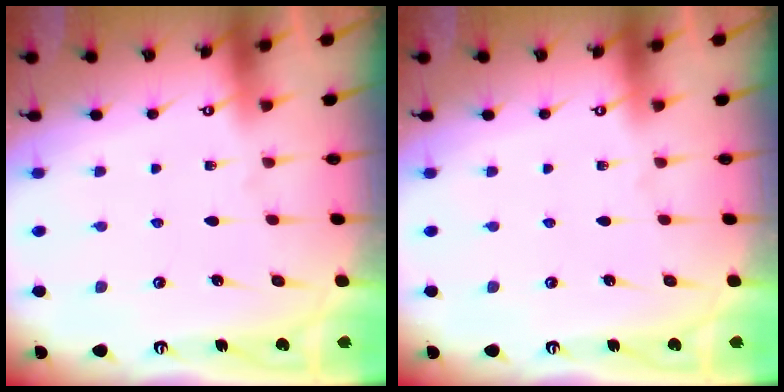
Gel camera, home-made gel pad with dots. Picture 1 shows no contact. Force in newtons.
{"total": 0.0}